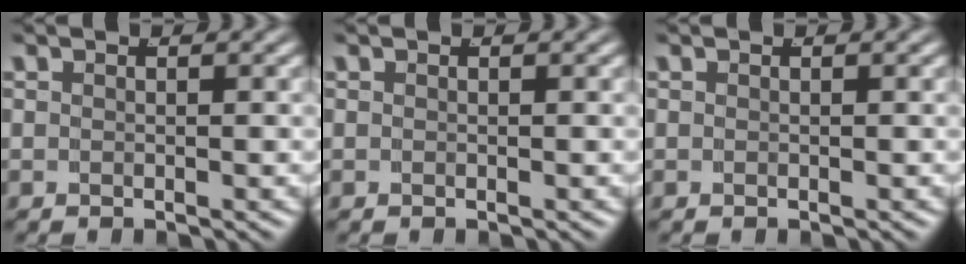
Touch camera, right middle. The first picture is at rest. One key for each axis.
{"total": 0.0}
{"total": 0.0}